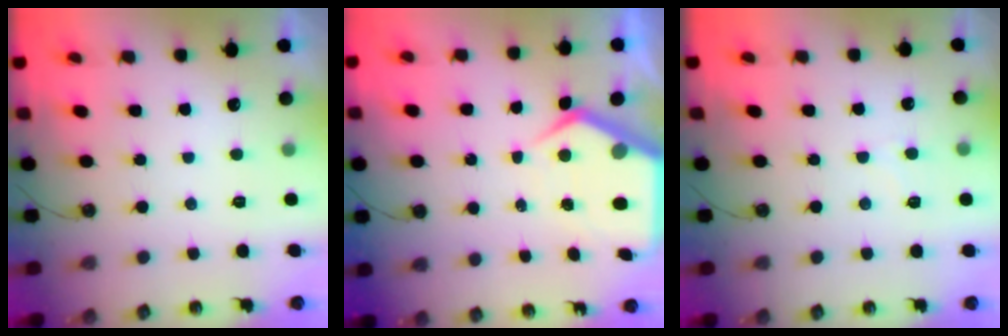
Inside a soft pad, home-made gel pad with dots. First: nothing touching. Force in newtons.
{"total": 8.1, "press": 8.1, "slide": 0.7}
{"total": 5.0, "press": 4.9, "slide": 0.6}